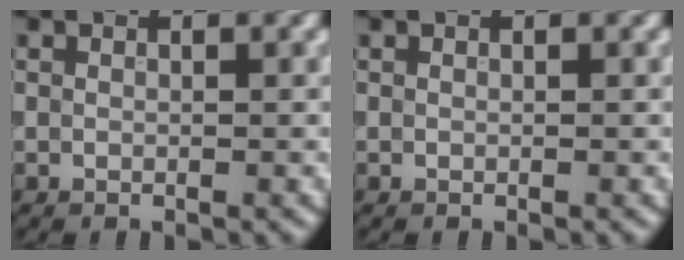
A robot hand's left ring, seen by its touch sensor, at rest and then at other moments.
{"total": 0.0}